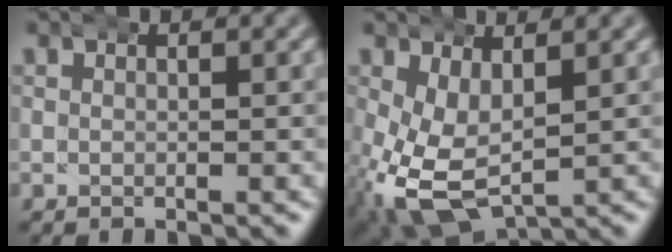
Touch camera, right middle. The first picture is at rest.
{"total": 9.4, "force": [-3.3, 7.2, 5.0], "torque": [-0.141, -0.068, -0.032]}